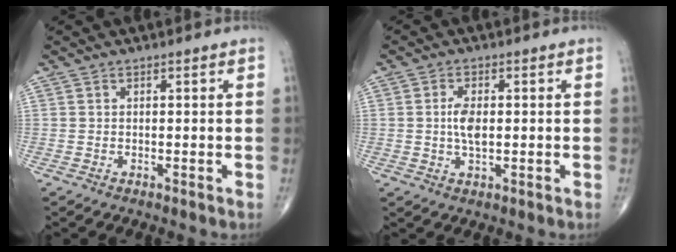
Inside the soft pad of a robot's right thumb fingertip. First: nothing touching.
{"total": 4.4, "force": [0.1, 2.1, 3.8], "torque": [-0.072, -0.002, 0.001]}